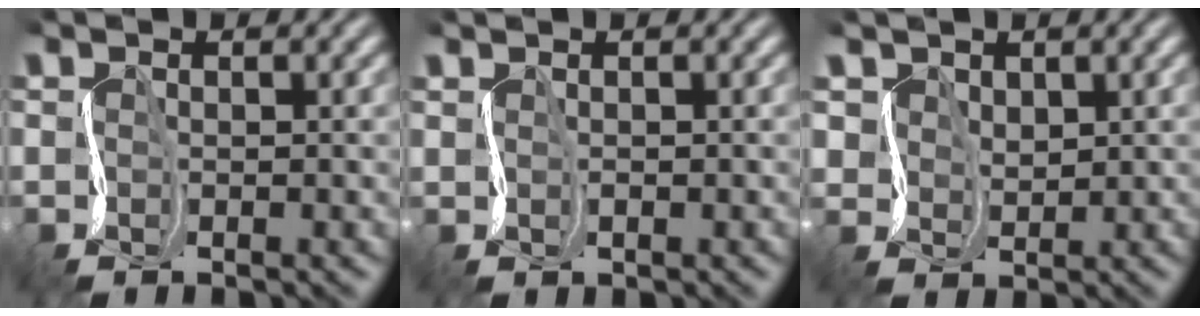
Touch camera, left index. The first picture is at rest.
{"total": 0.7, "force": [0.4, -0.1, -0.5], "torque": [0.007, 0.003, 0.009]}
{"total": 2.7, "force": [2.1, 1.6, 0.1], "torque": [-0.010, 0.003, 0.042]}